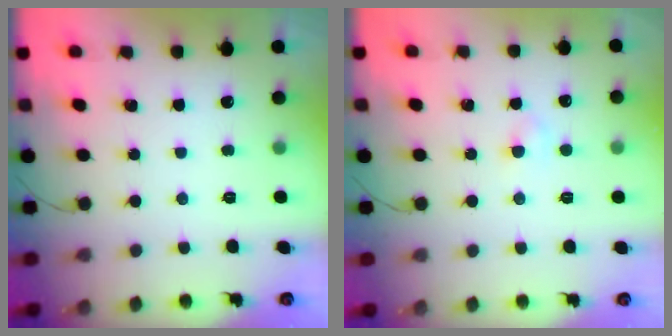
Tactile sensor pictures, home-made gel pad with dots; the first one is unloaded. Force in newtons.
{"total": 2.0, "press": 1.8, "slide": 0.9}